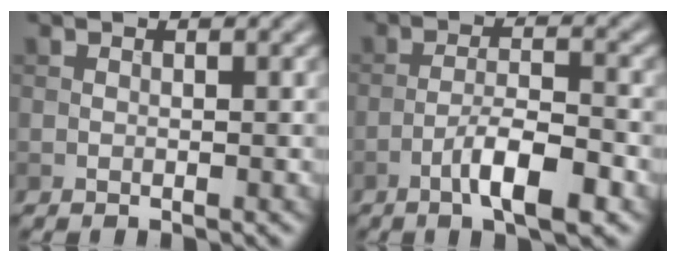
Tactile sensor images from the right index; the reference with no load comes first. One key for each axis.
{"total": 5.4, "fx": -2.9, "fy": 1.3, "fz": 4.5, "tx": -0.077, "ty": 0.007, "tz": -0.050}